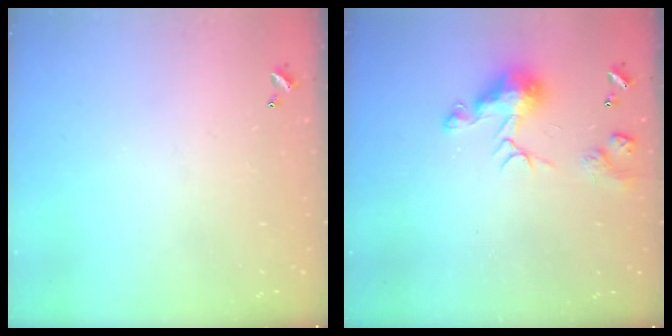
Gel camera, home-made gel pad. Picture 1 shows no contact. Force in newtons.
{"total": 8.2, "press": 8.1, "slide": 0.9}